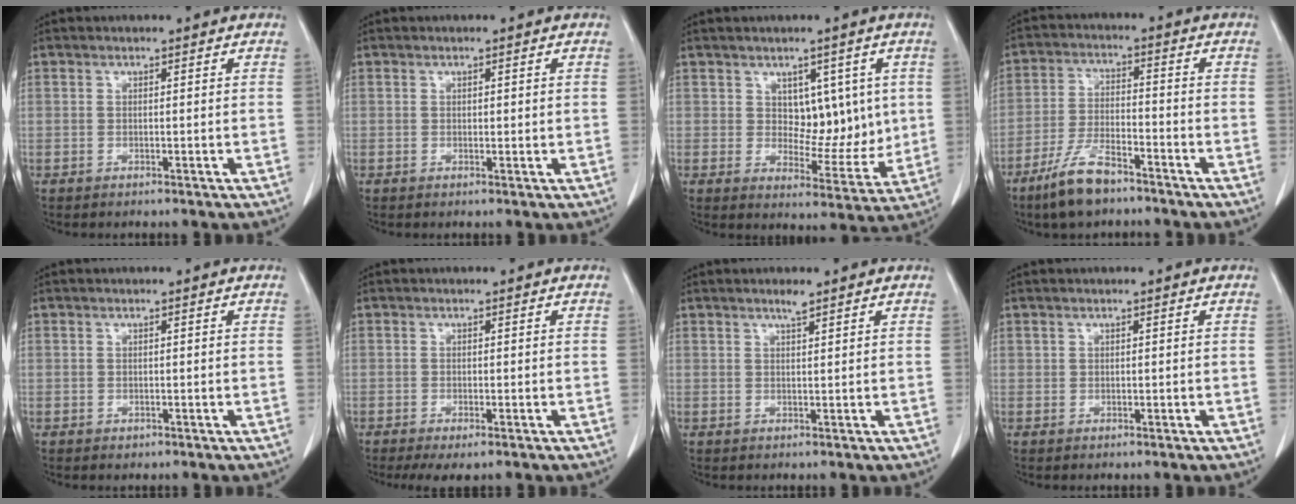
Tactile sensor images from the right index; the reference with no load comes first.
{"total": 0.7, "force": [0.2, 0.3, 0.7], "torque": [-0.009, -0.001, 0.003]}
{"total": 7.5, "force": [1.9, 4.5, 5.7], "torque": [-0.065, 0.003, 0.038]}
{"total": 8.4, "force": [-6.2, 2.3, 5.3], "torque": [-0.114, -0.012, -0.118]}
{"total": 0.6, "force": [-0.1, 0.5, 0.1], "torque": [-0.001, 0.002, -0.001]}
{"total": 2.9, "force": [-1.7, 0.7, 2.2], "torque": [-0.038, -0.009, -0.025]}
{"total": 1.4, "force": [1.1, 0.0, 0.9], "torque": [-0.017, 0.000, 0.022]}
{"total": 0.5, "force": [0.4, 0.4, 0.0], "torque": [0.008, 0.000, 0.006]}